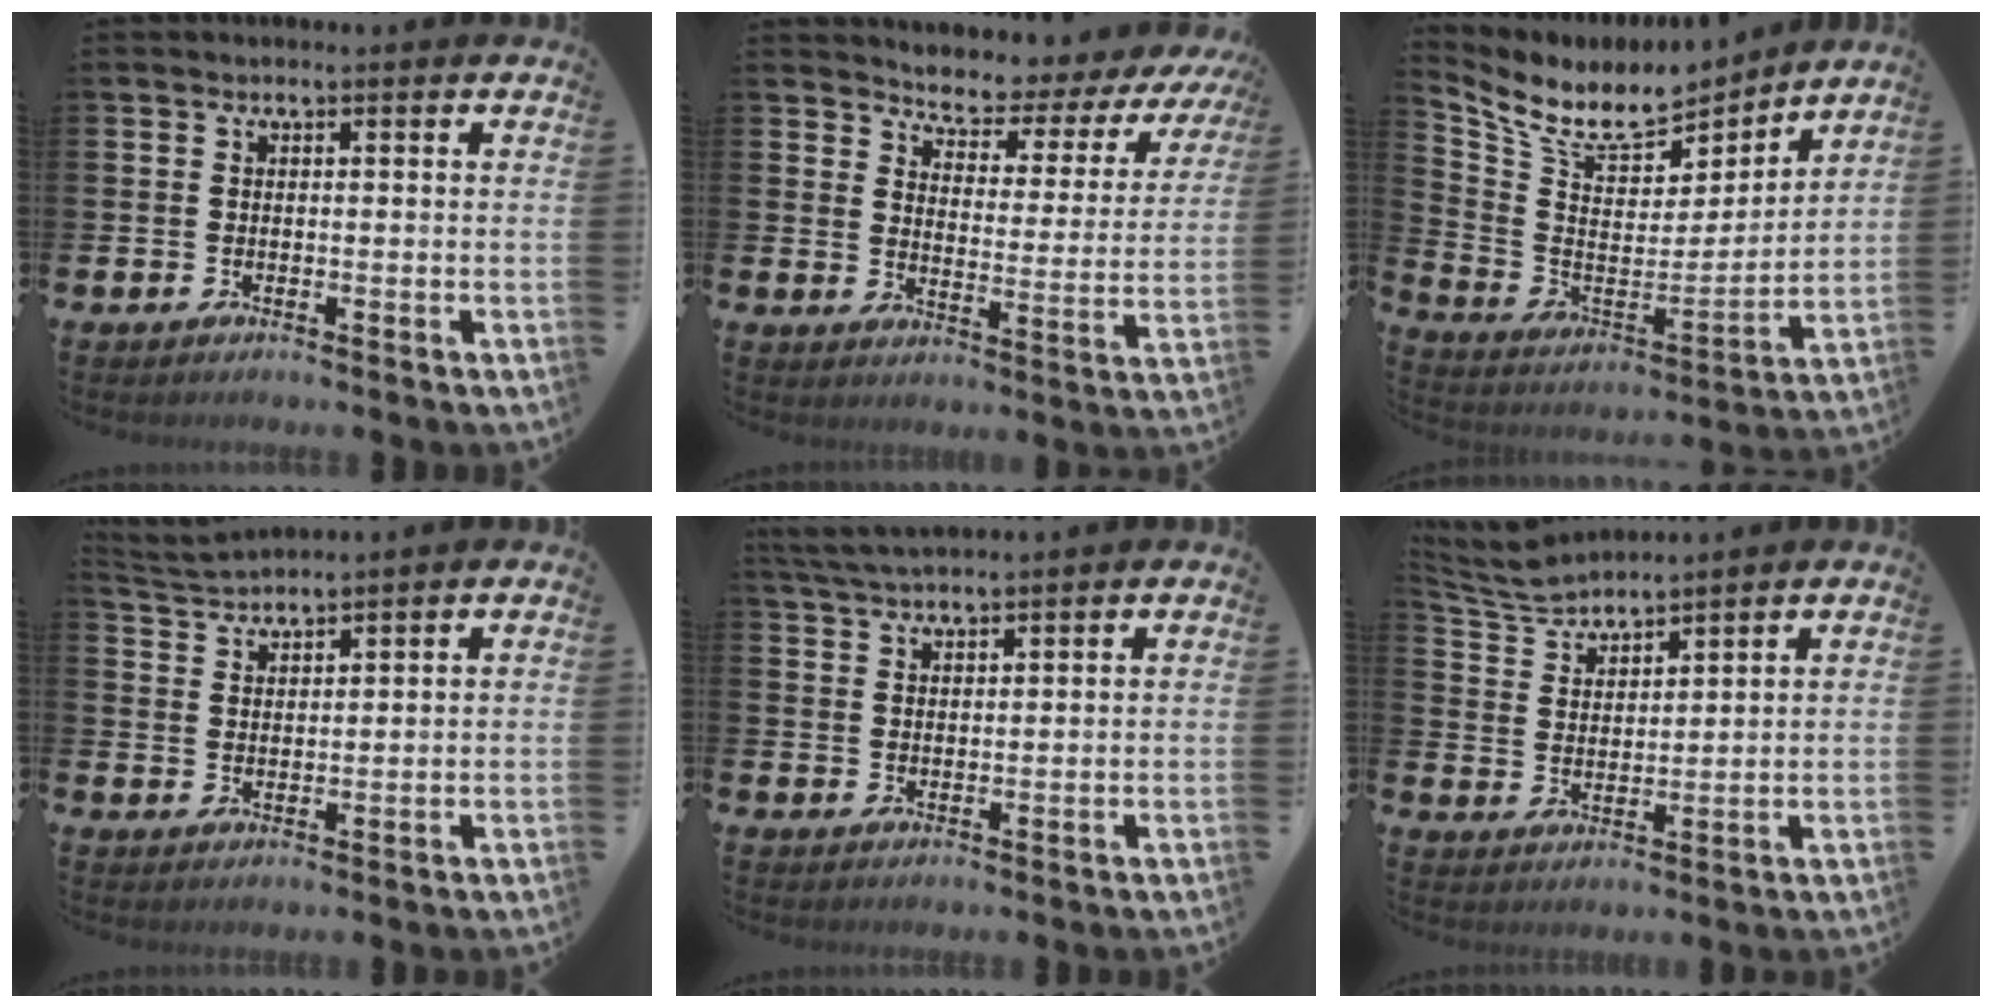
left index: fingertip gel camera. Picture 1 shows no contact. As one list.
[{"total": 4.5, "force": [4.3, 1.3, 0.4], "torque": [-0.025, -0.046, 0.064]}, {"total": 9.5, "force": [8.3, 3.5, 3.1], "torque": [-0.097, -0.061, 0.144]}, {"total": 3.1, "force": [3.1, 0.0, -0.1], "torque": [-0.009, -0.016, 0.057]}, {"total": 3.6, "force": [3.5, 0.1, 0.8], "torque": [-0.029, -0.010, 0.067]}, {"total": 5.5, "force": [5.4, 0.5, 0.5], "torque": [-0.031, -0.029, 0.098]}]